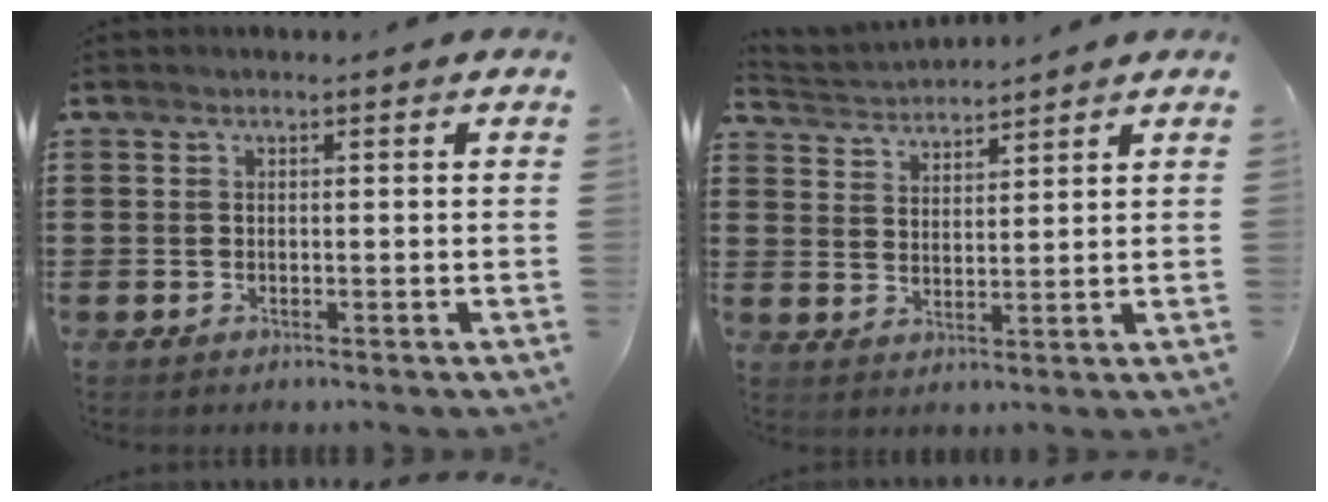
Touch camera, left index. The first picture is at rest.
{"total": 2.8, "force": [2.8, 0.1, -0.4], "torque": [-0.006, -0.012, 0.049]}